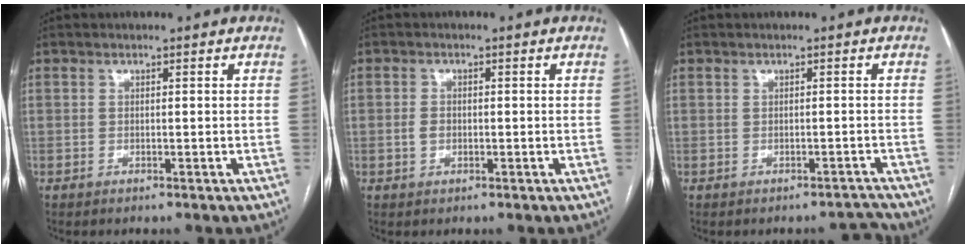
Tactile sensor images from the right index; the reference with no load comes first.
{"total": 2.0, "force": [-0.2, 1.5, 1.3], "torque": [-0.024, 0.004, -0.003]}
{"total": 1.2, "force": [-1.1, 0.4, -0.1], "torque": [0.009, 0.005, -0.007]}